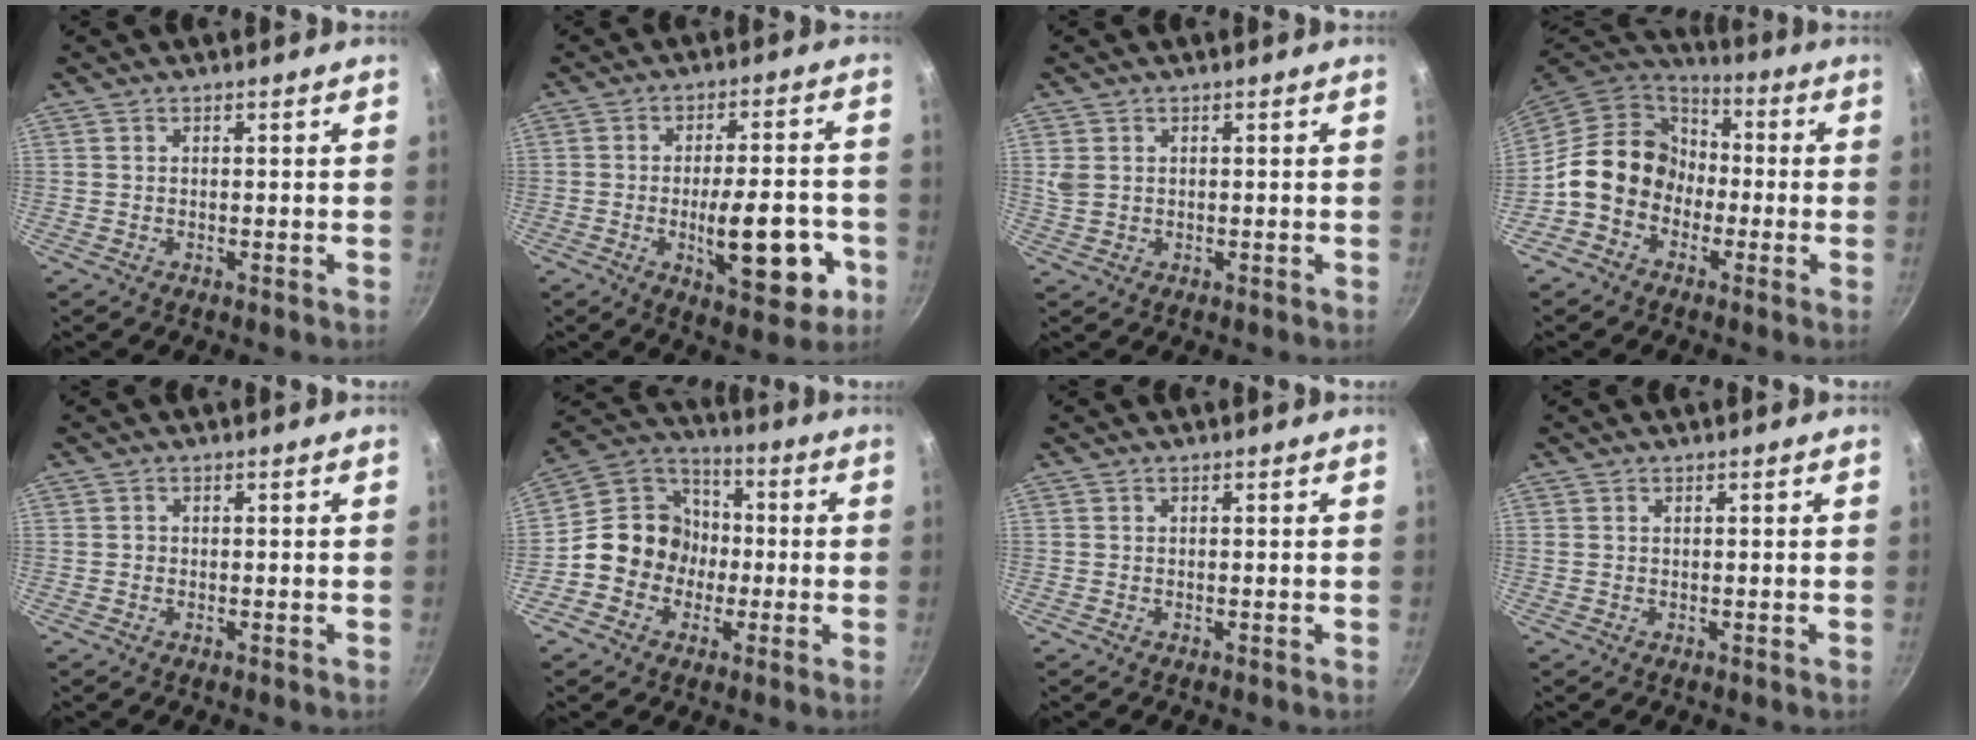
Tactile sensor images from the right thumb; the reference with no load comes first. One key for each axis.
{"total": 15.3, "fx": -4.4, "fy": 6.0, "fz": 13.4, "tx": -0.162, "ty": 0.016, "tz": -0.055}
{"total": 2.6, "fx": 0.8, "fy": 2.0, "fz": 1.5, "tx": -0.027, "ty": -0.001, "tz": 0.019}
{"total": 13.9, "fx": -2.7, "fy": 11.7, "fz": 7.0, "tx": -0.078, "ty": 0.047, "tz": -0.064}
{"total": 0.6, "fx": 0.0, "fy": 0.5, "fz": 0.1, "tx": 0.003, "ty": 0.003, "tz": -0.002}
{"total": 12.4, "fx": -2.3, "fy": 11.2, "fz": 4.7, "tx": -0.029, "ty": 0.038, "tz": -0.061}
{"total": 0.0}
{"total": 0.0}